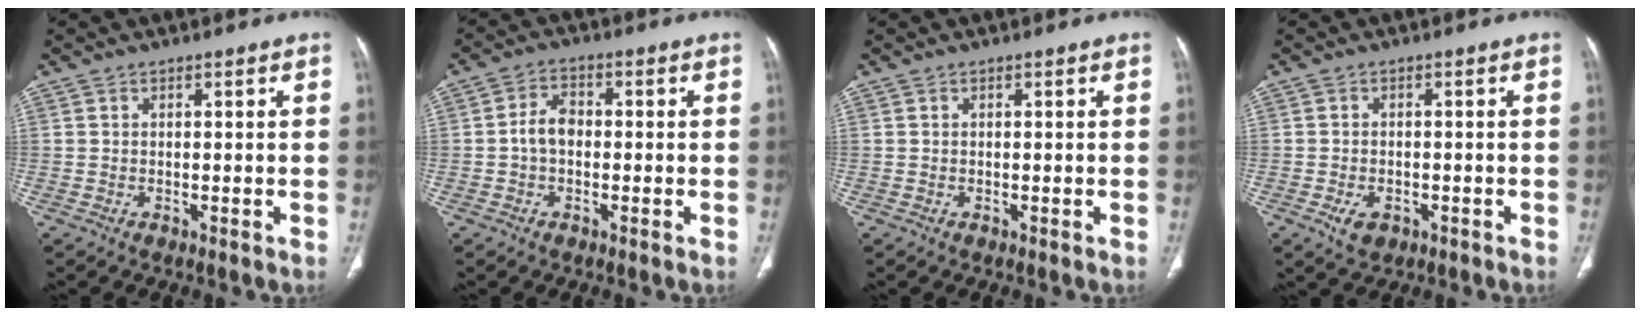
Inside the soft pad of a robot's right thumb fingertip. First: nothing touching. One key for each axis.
{"total": 4.5, "fx": -0.6, "fy": 3.1, "fz": 3.2, "tx": -0.051, "ty": 0.017, "tz": -0.017}
{"total": 0.0}
{"total": 3.7, "fx": -1.6, "fy": 2.5, "fz": 2.2, "tx": -0.034, "ty": 0.004, "tz": -0.019}